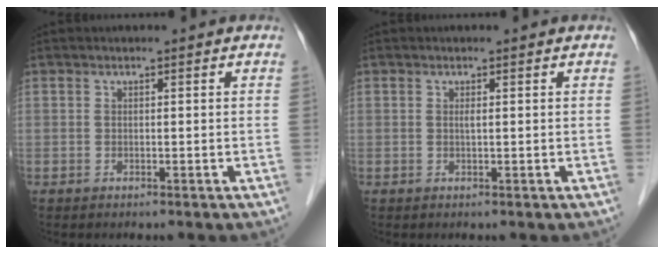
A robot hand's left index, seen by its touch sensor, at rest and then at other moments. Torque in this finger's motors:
{"motor_torque": [0.23, 0.15, 0.01, -0.01]}